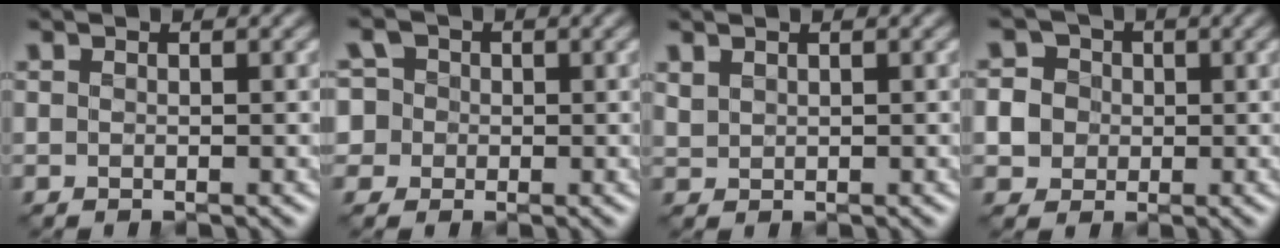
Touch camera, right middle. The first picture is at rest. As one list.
[{"total": 4.7, "force": [1.0, 4.3, 1.4], "torque": [-0.025, 0.026, -0.002]}, {"total": 1.1, "force": [0.9, 0.5, 0.3], "torque": [-0.011, 0.003, 0.025]}, {"total": 5.8, "force": [0.3, 5.6, 1.7], "torque": [-0.042, 0.028, -0.001]}]